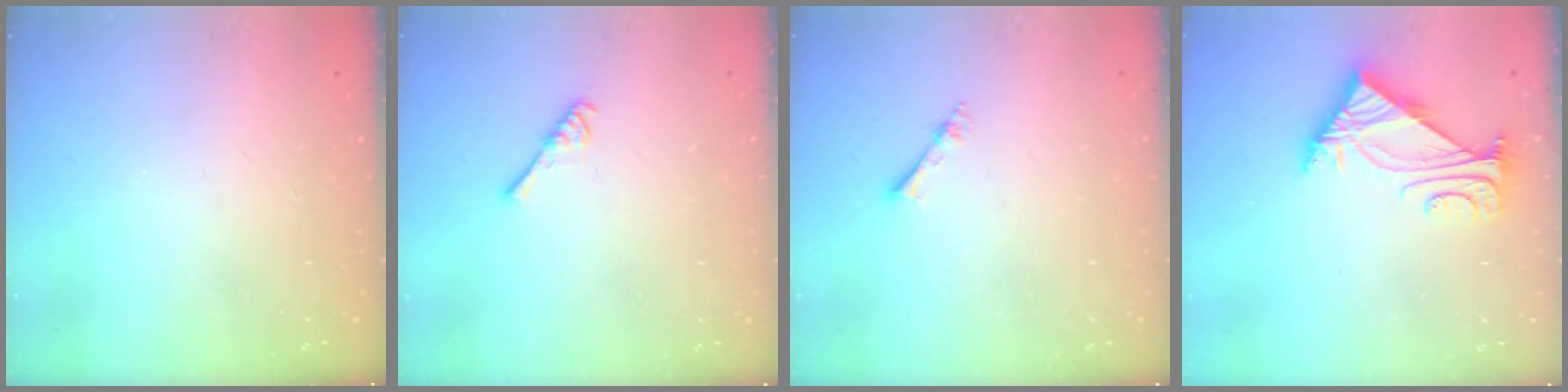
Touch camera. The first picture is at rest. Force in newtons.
{"total": 3.8, "press": 3.7, "slide": 0.6}
{"total": 3.7, "press": 3.7, "slide": 0.5}
{"total": 5.0, "press": 4.9, "slide": 1.0}